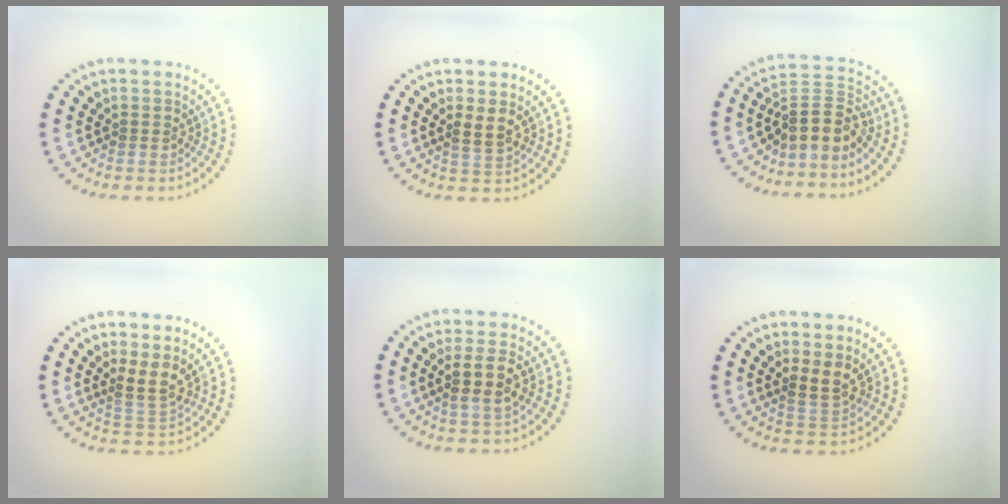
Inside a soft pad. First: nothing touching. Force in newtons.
{"total": 1.8, "press": 1.6, "slide": 0.8}
{"total": 3.8, "press": 3.0, "slide": 2.4}
{"total": 2.6, "press": 1.9, "slide": 1.7}
{"total": 2.8, "press": 2.6, "slide": 1.0}
{"total": 2.0, "press": 1.8, "slide": 0.9}